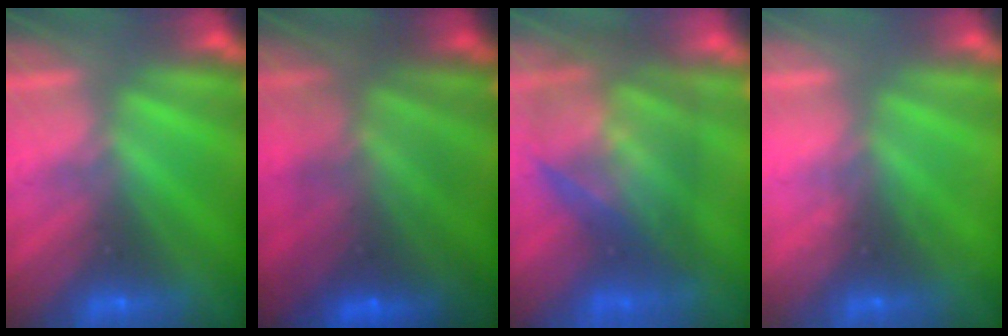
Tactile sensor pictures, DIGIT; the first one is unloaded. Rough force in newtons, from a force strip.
{"total": 7.1}
{"total": 5.8}
{"total": 2.3}